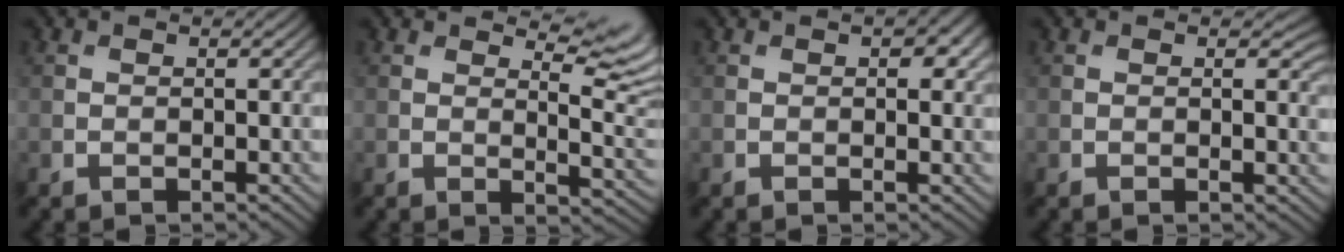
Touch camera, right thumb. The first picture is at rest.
{"total": 7.0, "force": [4.4, 2.0, 5.0], "torque": [-0.075, 0.005, 0.067]}
{"total": 1.8, "force": [0.5, 0.9, 1.4], "torque": [-0.014, -0.003, 0.008]}
{"total": 1.3, "force": [0.3, 0.6, 1.2], "torque": [-0.015, -0.006, 0.002]}